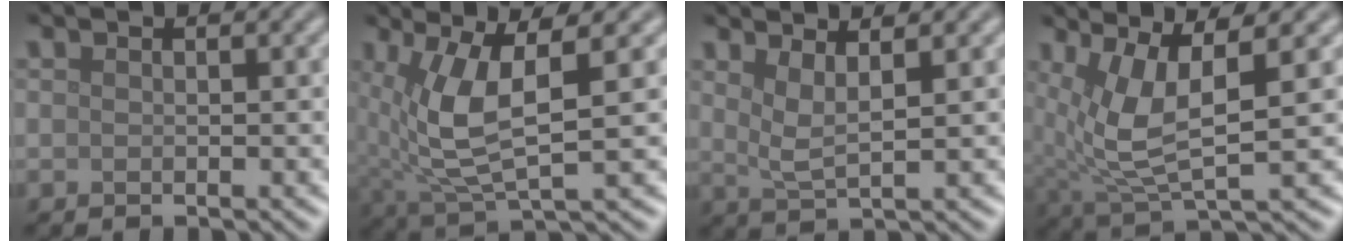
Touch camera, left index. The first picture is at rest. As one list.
[{"total": 6.7, "force": [1.3, 2.1, 6.3], "torque": [-0.143, -0.006, 0.029]}, {"total": 2.7, "force": [1.5, 0.6, 2.2], "torque": [-0.040, -0.006, 0.029]}, {"total": 6.5, "force": [1.8, 2.1, 5.8], "torque": [-0.132, -0.005, 0.039]}]